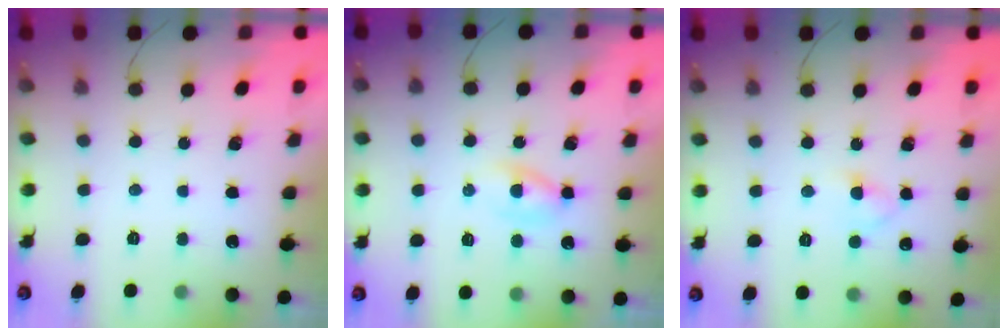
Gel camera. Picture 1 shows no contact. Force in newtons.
{"total": 2.7, "press": 2.5, "slide": 1.1}
{"total": 3.3, "press": 3.0, "slide": 1.4}